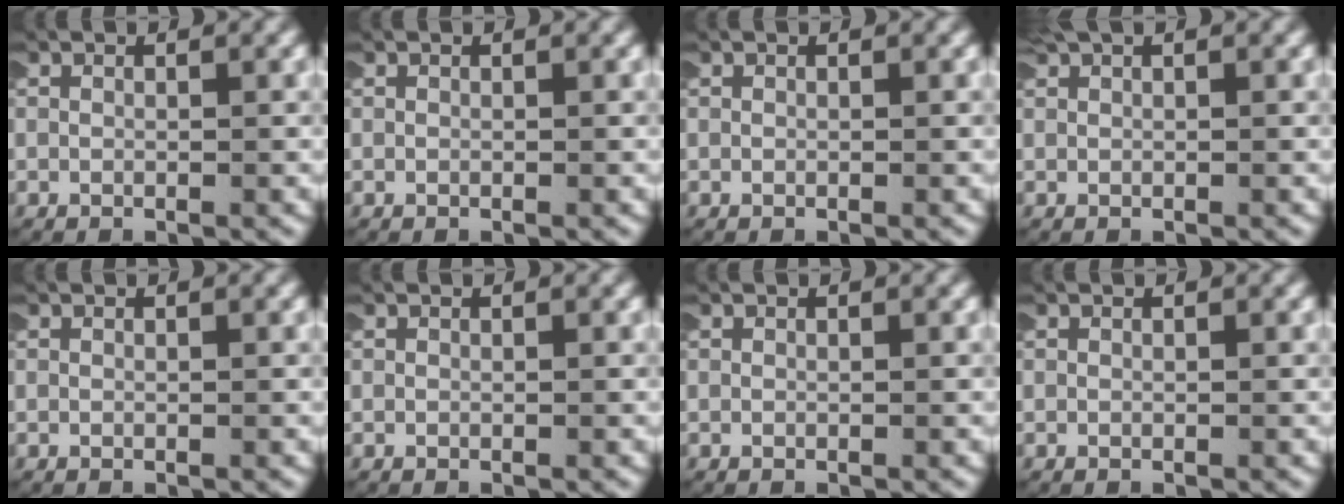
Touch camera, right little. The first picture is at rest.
{"total": 0.0}
{"total": 0.0}
{"total": 0.7, "force": [0.6, -0.4, -0.1], "torque": [0.003, 0.002, 0.009]}
{"total": 0.0}
{"total": 0.0}
{"total": 0.0}
{"total": 0.0}